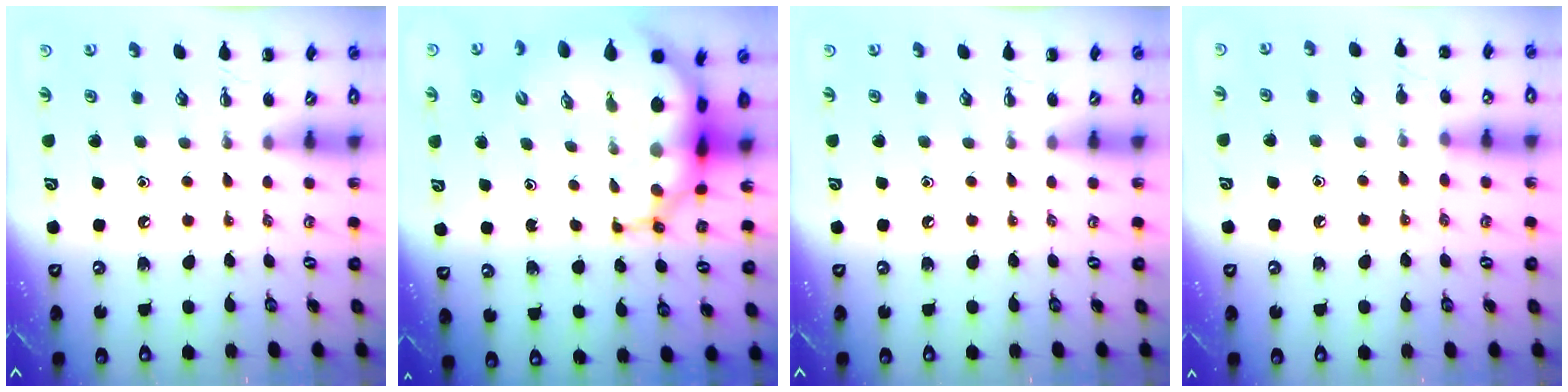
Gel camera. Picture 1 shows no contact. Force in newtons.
{"total": 13.4, "press": 12.9, "slide": 3.8}
{"total": 0.0}
{"total": 7.1, "press": 6.6, "slide": 2.6}